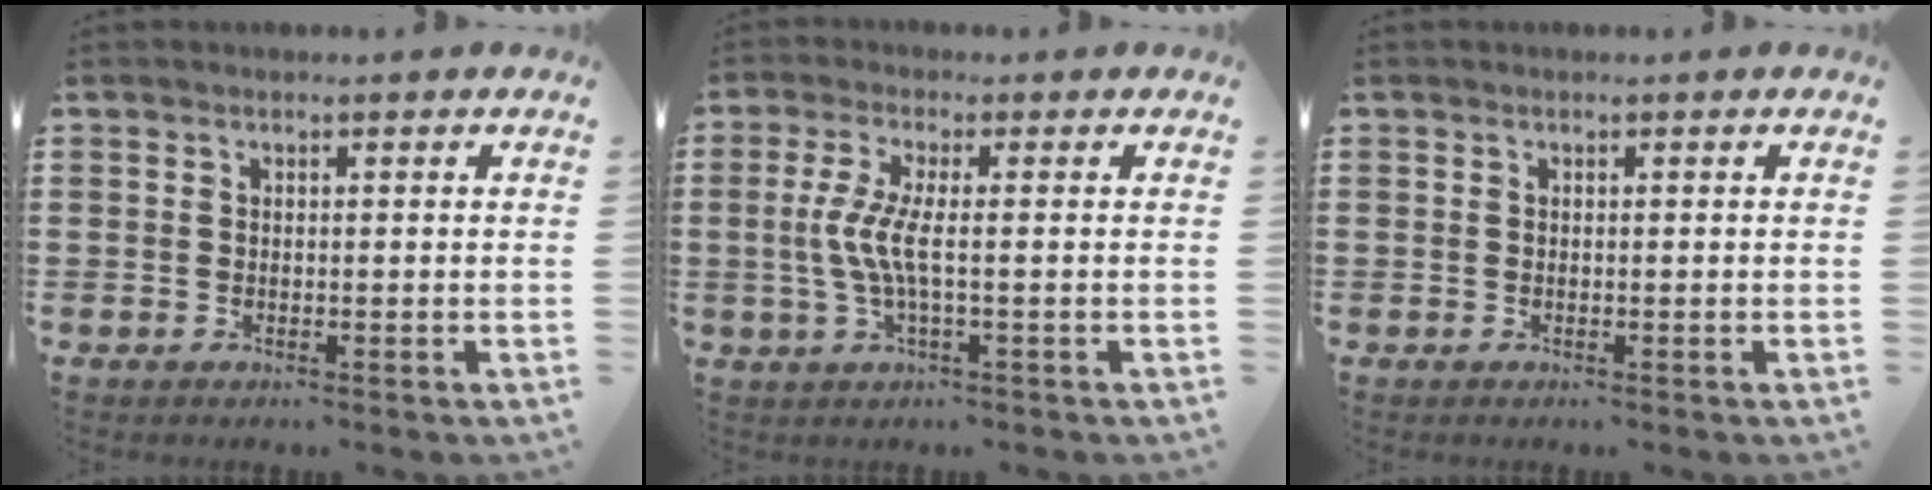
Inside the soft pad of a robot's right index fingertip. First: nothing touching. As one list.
[{"total": 5.2, "force": [-0.5, 0.6, 5.2], "torque": [-0.124, -0.013, -0.021]}, {"total": 0.0}]